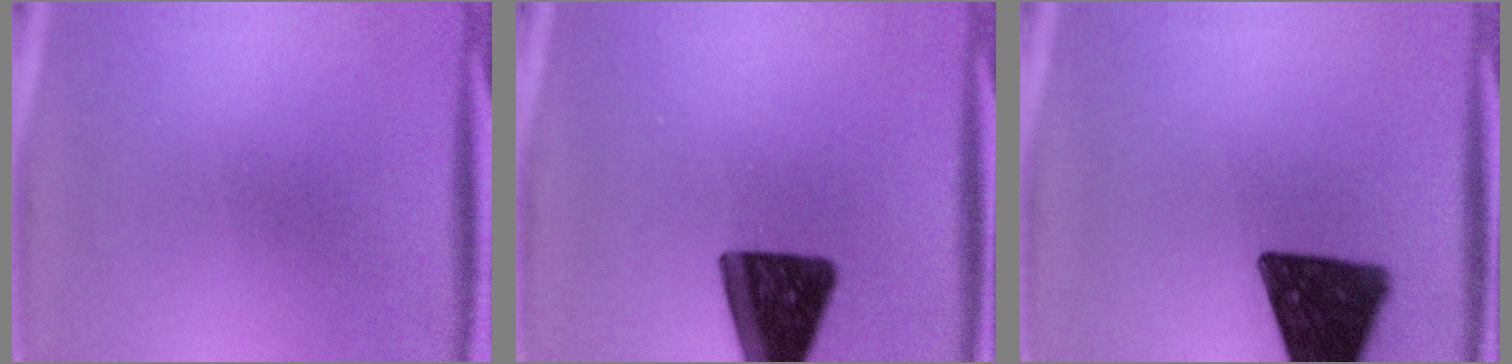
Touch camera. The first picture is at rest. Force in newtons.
{"total": 14.9}
{"total": 16.1}